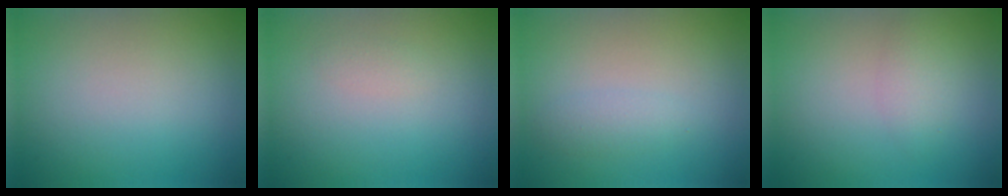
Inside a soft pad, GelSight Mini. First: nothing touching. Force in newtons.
{"total": 0.7, "press": 0.7, "slide": 0.1}
{"total": 1.4, "press": 1.4, "slide": 0.1}
{"total": 1.8, "press": 1.8, "slide": 0.0}